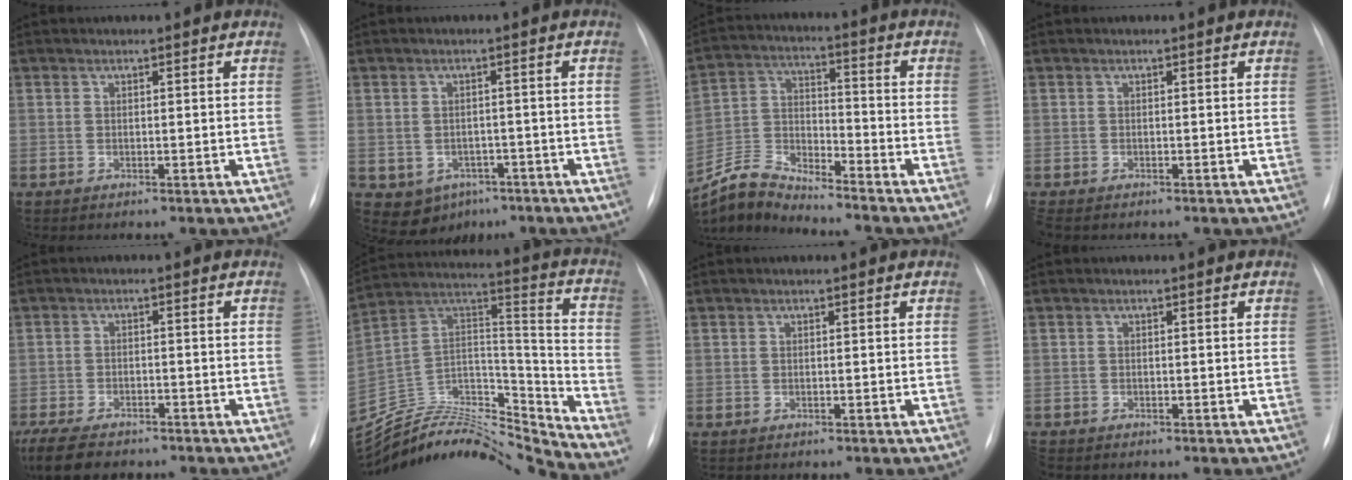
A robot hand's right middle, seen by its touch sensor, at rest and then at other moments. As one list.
[{"total": 5.7, "force": [-2.9, 4.7, 1.7], "torque": [-0.027, 0.009, -0.028]}, {"total": 9.3, "force": [-9.3, -0.6, 0.2], "torque": [-0.014, 0.021, -0.182]}, {"total": 1.0, "force": [-0.8, 0.3, 0.4], "torque": [-0.007, -0.002, -0.011]}, {"total": 11.4, "force": [-8.7, 4.7, 5.6], "torque": [-0.126, -0.013, -0.137]}, {"total": 22.7, "force": [-22.3, 1.8, 3.8], "torque": [-0.073, 0.048, -0.369]}, {"total": 0.0}, {"total": 1.2, "force": [-1.1, 0.4, 0.2], "torque": [-0.004, -0.002, -0.017]}]